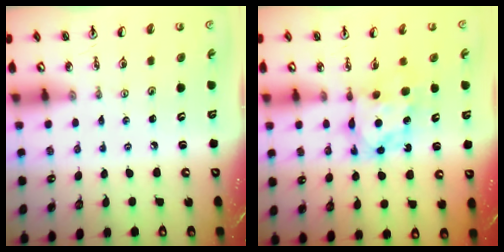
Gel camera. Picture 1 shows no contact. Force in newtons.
{"total": 6.9, "press": 6.9, "slide": 0.2}